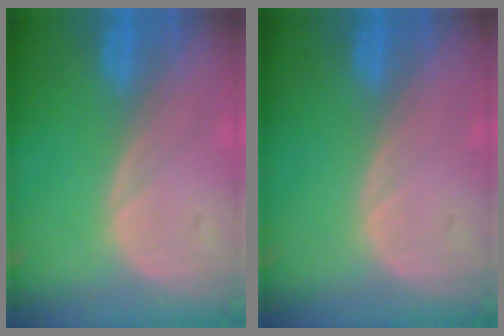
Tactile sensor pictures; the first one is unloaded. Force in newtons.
{"total": 0.0}